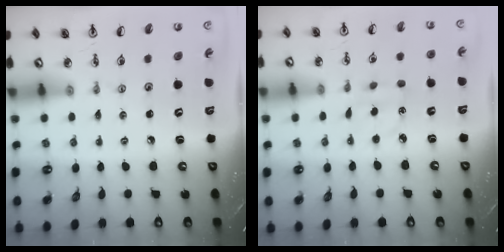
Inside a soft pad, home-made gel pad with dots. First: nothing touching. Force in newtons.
{"total": 2.8, "press": 2.7, "slide": 0.7}